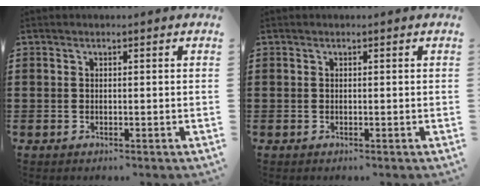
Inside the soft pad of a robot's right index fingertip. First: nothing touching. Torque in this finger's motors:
{"motor_torque": [-0.20, 0.44, 0.00, 0.01]}